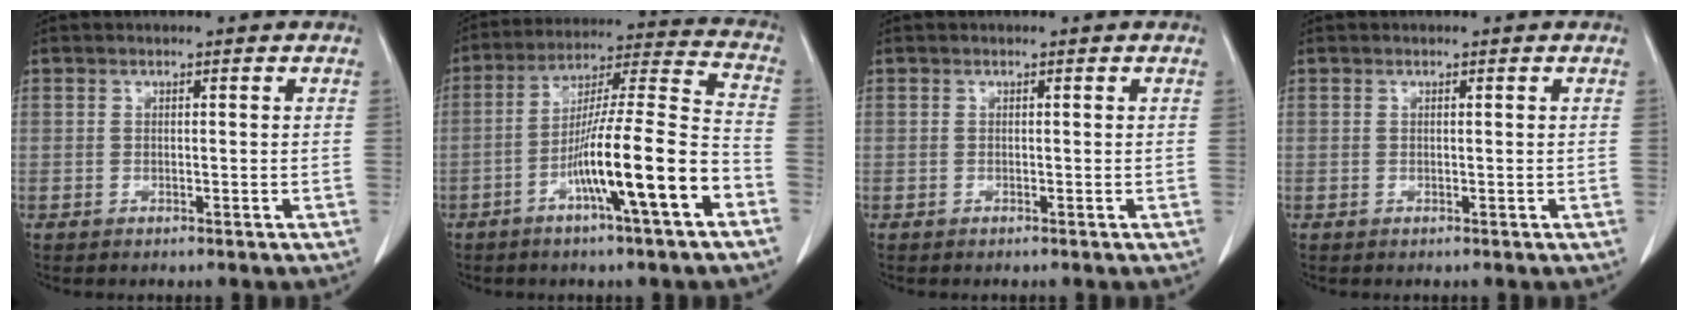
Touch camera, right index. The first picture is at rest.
{"total": 15.7, "force": [-6.6, 0.1, 14.2], "torque": [-0.243, 0.004, -0.113]}
{"total": 0.0}
{"total": 0.0}